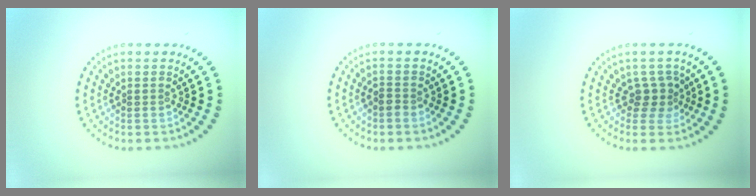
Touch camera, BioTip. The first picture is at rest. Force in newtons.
{"total": 0.9, "press": 0.8, "slide": 0.4}
{"total": 2.1, "press": 1.5, "slide": 1.4}